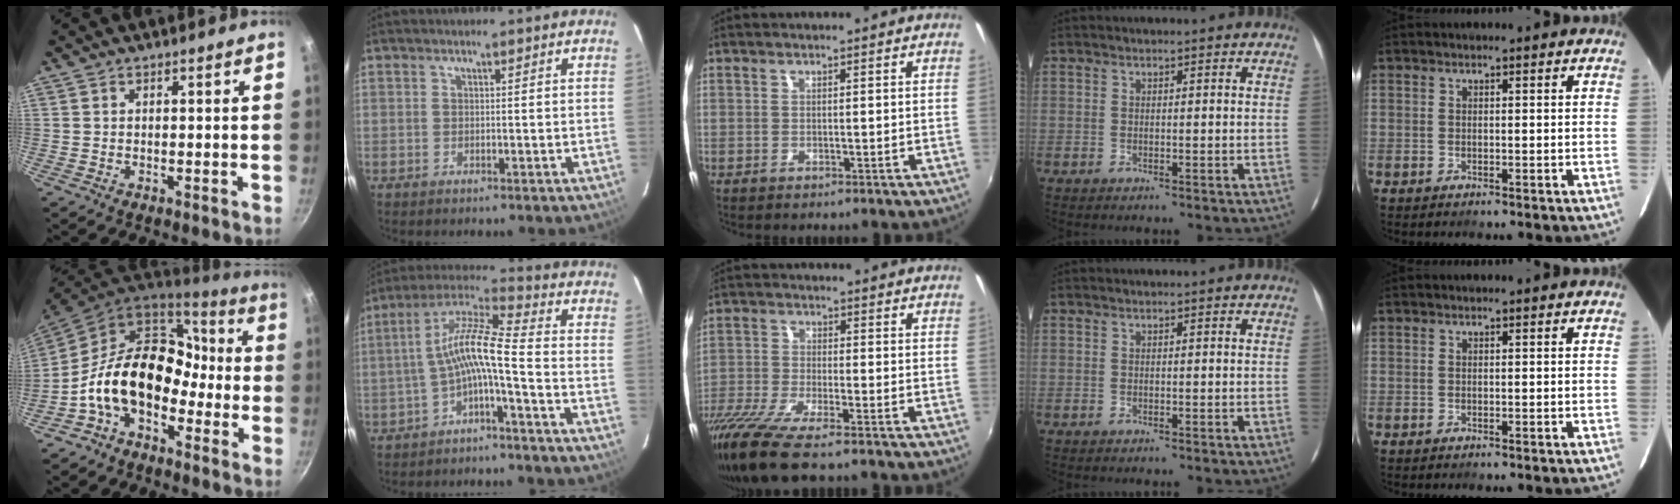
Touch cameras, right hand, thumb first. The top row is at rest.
{"thumb": {"total": 18.3, "force": [-4.6, 12.4, 12.6], "torque": [-0.177, 0.070, -0.099]}, "index": {"total": 9.4, "force": [-3.2, 0.6, 8.8], "torque": [-0.196, 0.022, -0.062]}, "middle": {"total": 12.4, "force": [-10.0, 1.0, 7.2], "torque": [-0.171, -0.042, -0.192]}}